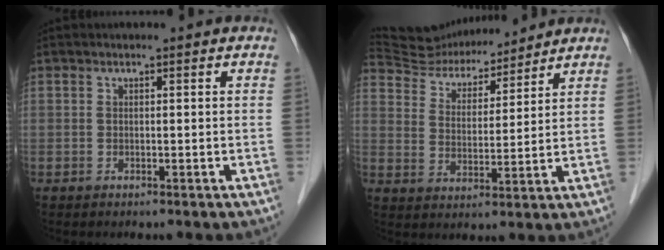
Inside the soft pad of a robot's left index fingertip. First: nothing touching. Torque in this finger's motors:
{"motor_torque": [0.34, -0.25, -0.02, -0.03]}